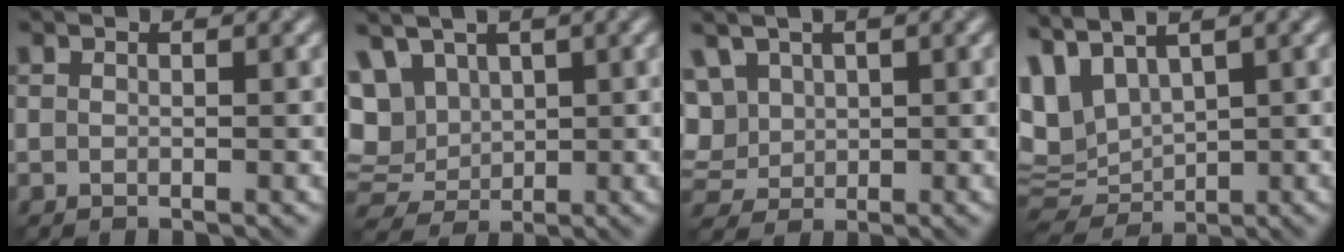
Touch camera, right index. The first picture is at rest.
{"total": 8.7, "force": [3.5, 6.2, 5.0], "torque": [-0.098, 0.023, 0.053]}
{"total": 6.9, "force": [2.7, 5.4, 3.3], "torque": [-0.092, 0.026, 0.046]}
{"total": 4.9, "force": [2.4, 2.7, 3.3], "torque": [-0.082, 0.000, 0.051]}